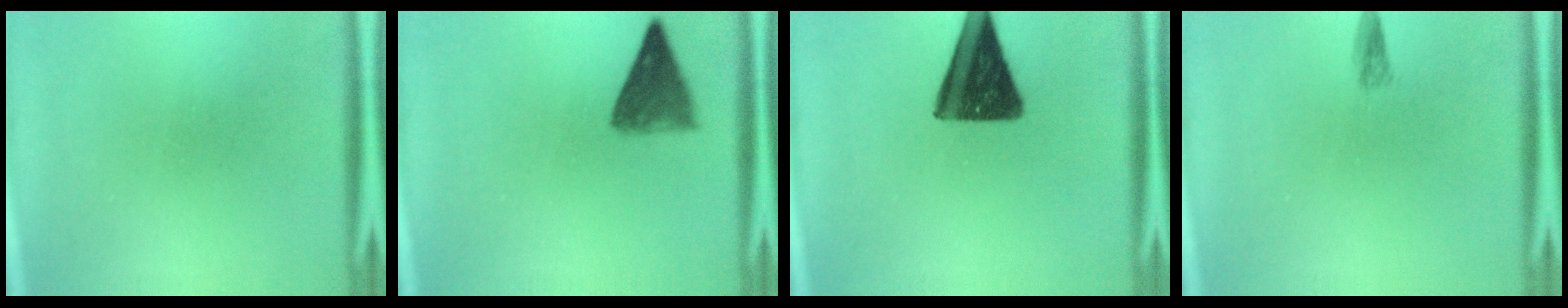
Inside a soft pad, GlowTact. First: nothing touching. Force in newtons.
{"total": 5.4}
{"total": 14.3}
{"total": 1.3}